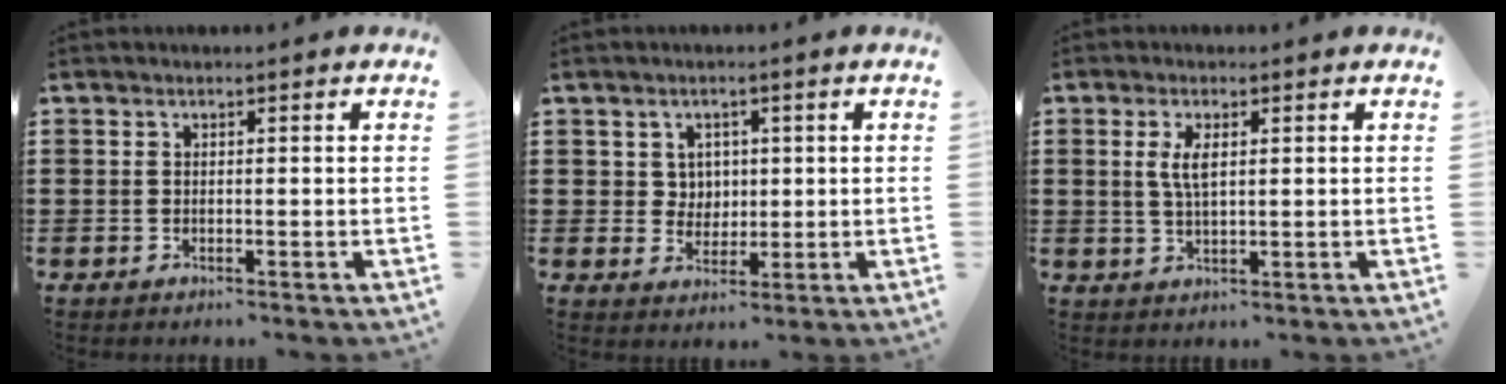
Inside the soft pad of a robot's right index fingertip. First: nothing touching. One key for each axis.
{"total": 3.2, "fx": 1.1, "fy": 2.9, "fz": 0.7, "tx": -0.027, "ty": 0.012, "tz": 0.019}
{"total": 3.6, "fx": 1.0, "fy": 1.2, "fz": 3.3, "tx": -0.068, "ty": 0.006, "tz": 0.015}